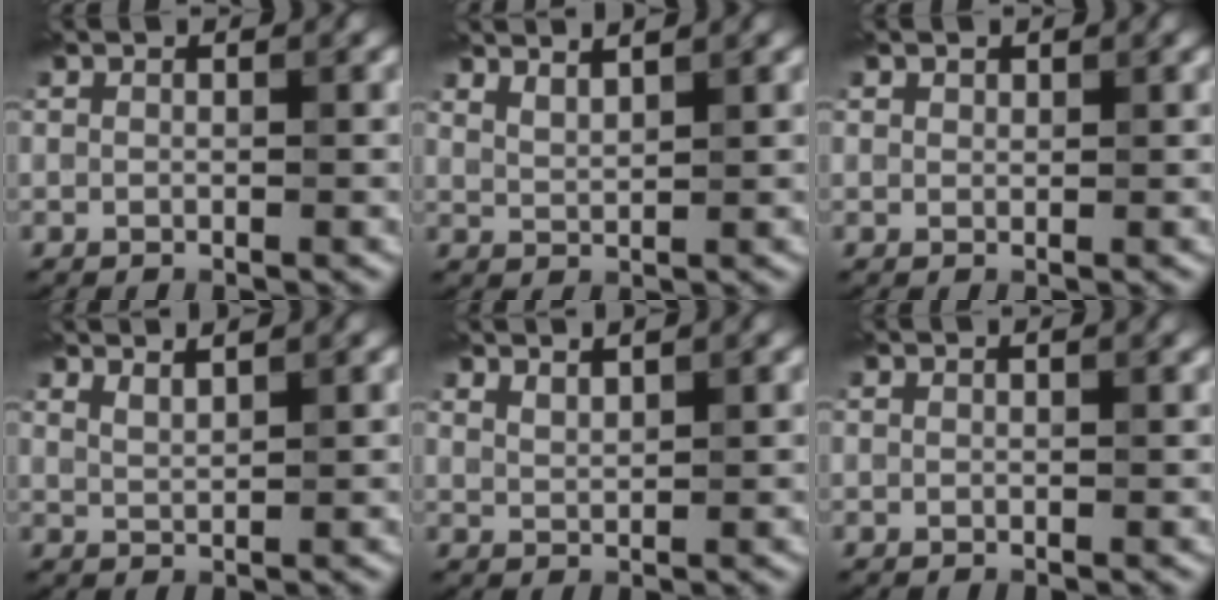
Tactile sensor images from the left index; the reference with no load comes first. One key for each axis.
{"total": 2.2, "fx": 1.9, "fy": 0.4, "fz": 0.9, "tx": -0.010, "ty": 0.007, "tz": 0.031}
{"total": 0.7, "fx": 0.6, "fy": 0.4, "fz": 0.1, "tx": -0.001, "ty": 0.000, "tz": 0.012}
{"total": 2.0, "fx": 1.7, "fy": 0.4, "fz": 0.8, "tx": -0.008, "ty": 0.006, "tz": 0.026}
{"total": 1.7, "fx": 1.5, "fy": 0.3, "fz": 0.6, "tx": -0.006, "ty": 0.003, "tz": 0.024}
{"total": 1.0, "fx": 0.7, "fy": 0.3, "fz": 0.7, "tx": -0.003, "ty": 0.004, "tz": 0.006}